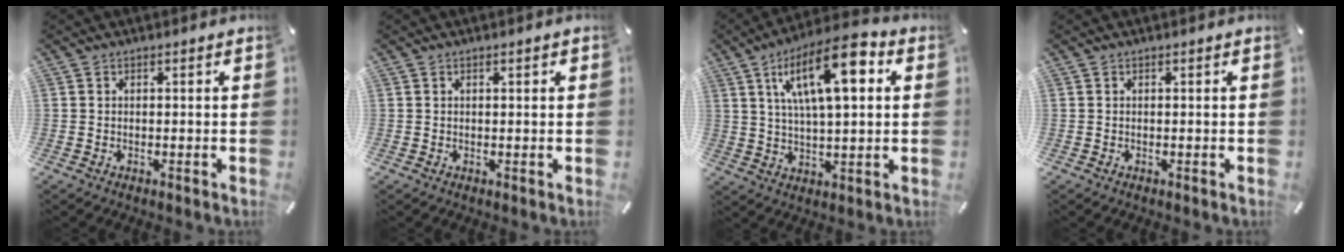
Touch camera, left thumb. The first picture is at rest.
{"total": 0.6, "force": [0.2, 0.1, 0.6], "torque": [-0.010, 0.002, 0.003]}
{"total": 16.7, "force": [6.2, 6.2, 14.3], "torque": [-0.239, -0.010, 0.099]}
{"total": 0.0}